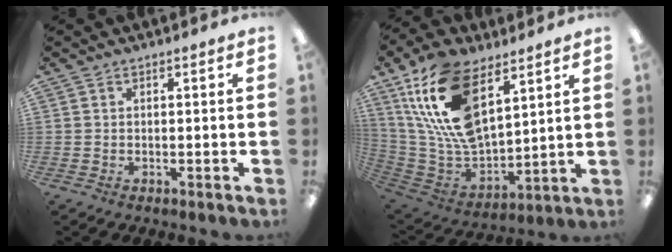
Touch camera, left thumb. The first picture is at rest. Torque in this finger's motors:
{"motor_torque": [0.68, 0.80, 1.40, -1.37, 0.26]}